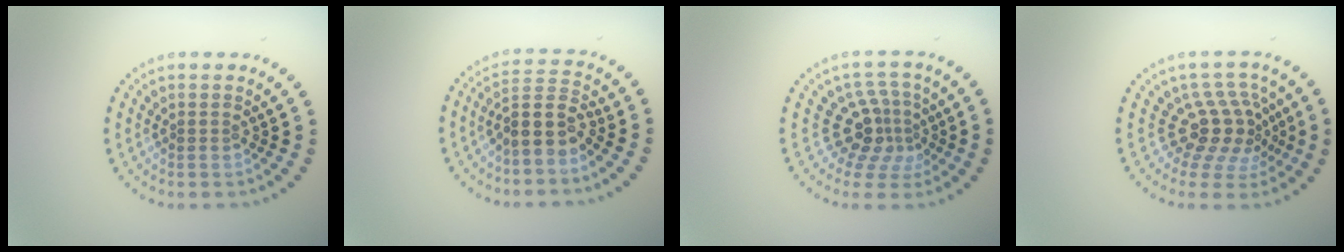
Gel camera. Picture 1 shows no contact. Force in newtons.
{"total": 3.6, "press": 2.9, "slide": 2.1}
{"total": 3.9, "press": 2.6, "slide": 2.8}
{"total": 4.3, "press": 3.0, "slide": 3.1}